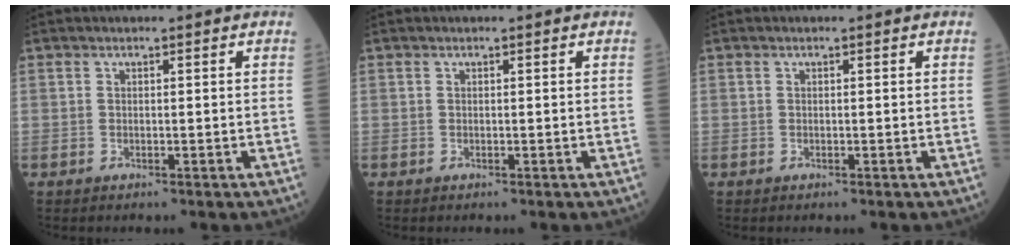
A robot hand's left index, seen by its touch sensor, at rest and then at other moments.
{"total": 0.0}
{"total": 0.0}